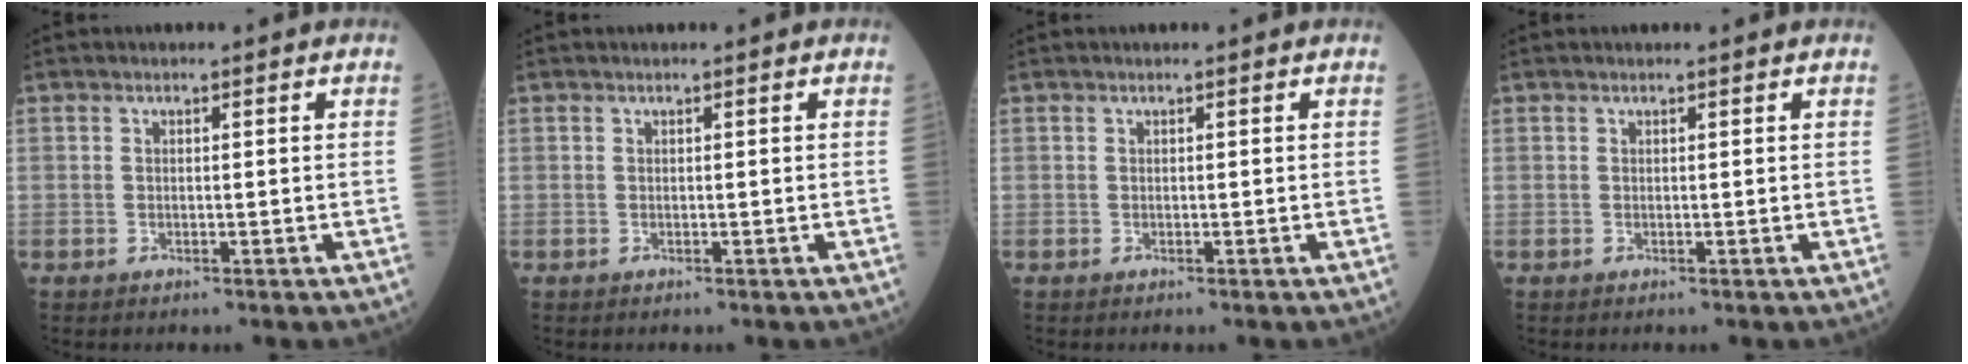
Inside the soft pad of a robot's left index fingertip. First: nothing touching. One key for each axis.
{"total": 0.0}
{"total": 0.0}
{"total": 0.0}